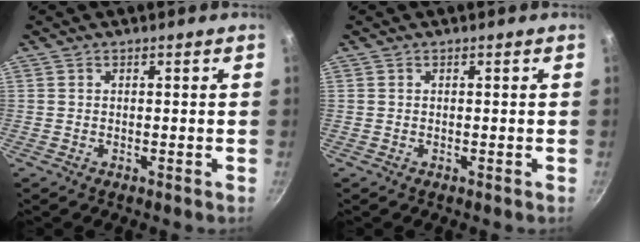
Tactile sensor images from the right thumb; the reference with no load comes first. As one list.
[{"total": 0.0}]